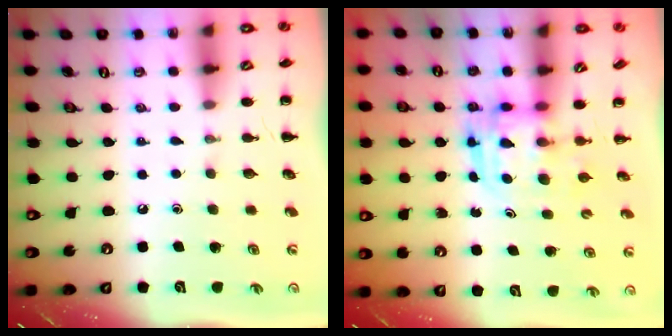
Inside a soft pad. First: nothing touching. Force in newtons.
{"total": 3.0, "press": 3.0, "slide": 0.3}